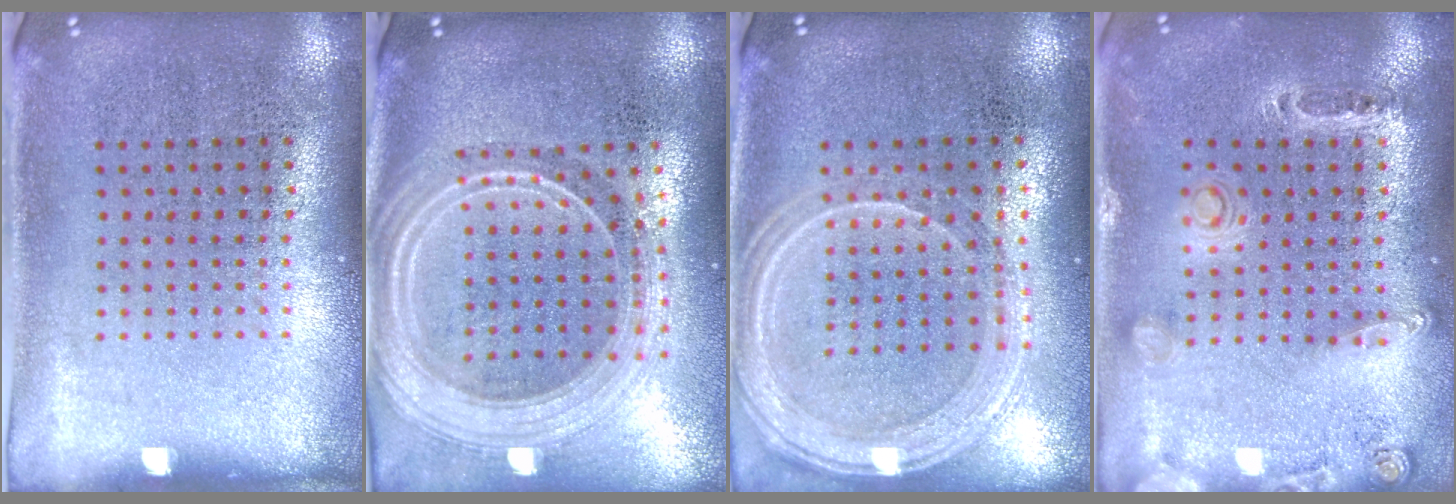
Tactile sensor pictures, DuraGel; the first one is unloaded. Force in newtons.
{"total": 2.6, "press": 2.2, "slide": 1.4}
{"total": 1.3, "press": 1.3, "slide": 0.1}
{"total": 0.6, "press": 0.6, "slide": 0.3}